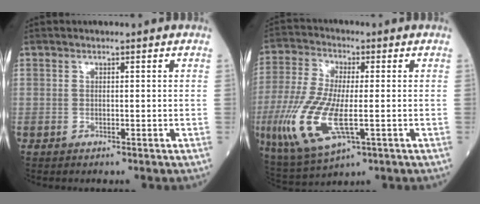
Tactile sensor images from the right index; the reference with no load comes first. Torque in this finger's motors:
{"motor_torque": [1.91, -0.23, 1.03, 0.21]}